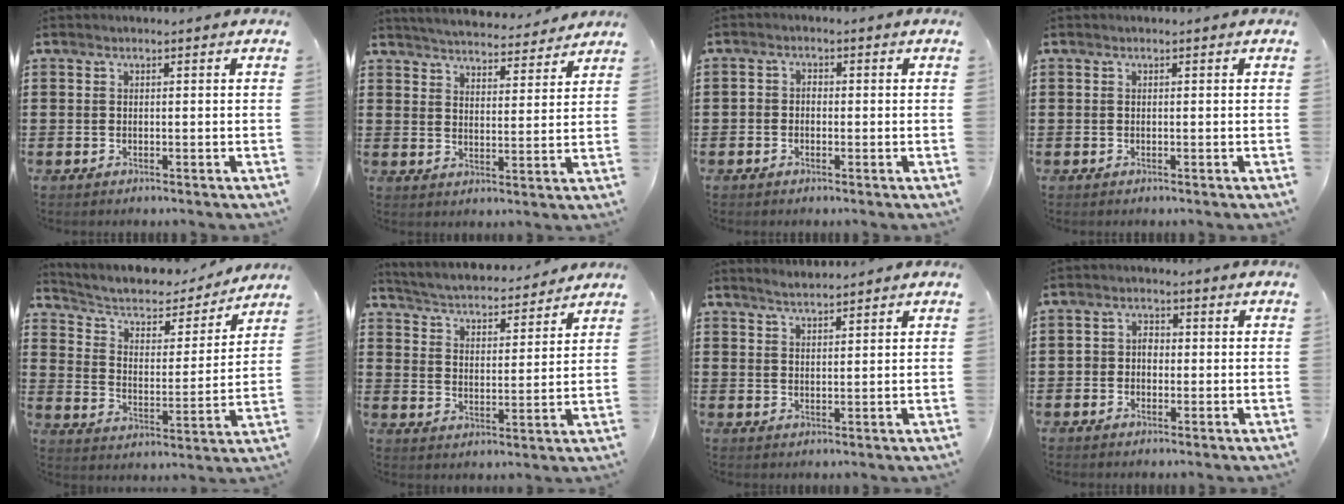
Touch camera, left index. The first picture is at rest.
{"total": 4.8, "force": [4.8, 0.0, 0.6], "torque": [-0.032, -0.031, 0.082]}
{"total": 1.4, "force": [-0.8, 1.0, 0.7], "torque": [-0.017, 0.005, -0.017]}
{"total": 0.0}
{"total": 5.0, "force": [4.0, 2.1, 2.1], "torque": [-0.062, -0.021, 0.060]}
{"total": 3.9, "force": [3.9, -0.1, 0.4], "torque": [-0.031, -0.033, 0.062]}
{"total": 2.1, "force": [2.0, 0.0, 0.3], "torque": [-0.011, 0.002, 0.039]}
{"total": 2.4, "force": [-0.5, 1.9, 1.4], "torque": [-0.032, 0.008, -0.014]}